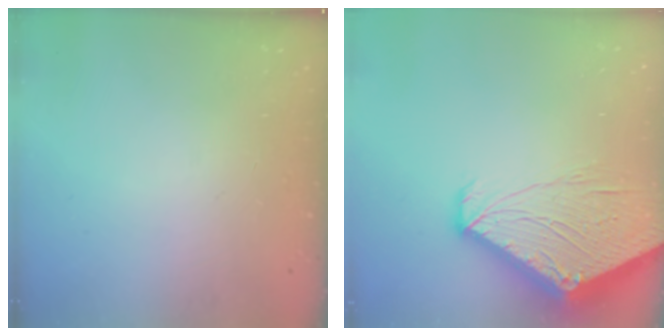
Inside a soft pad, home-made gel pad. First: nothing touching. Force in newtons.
{"total": 6.7, "press": 6.7, "slide": 0.5}